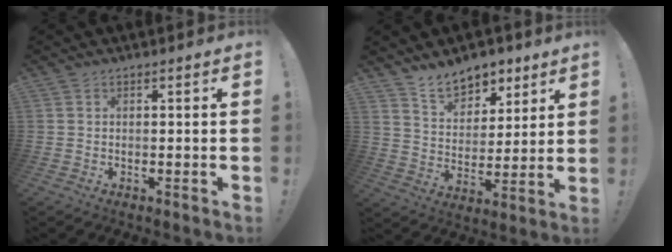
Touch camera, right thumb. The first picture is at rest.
{"total": 11.1, "force": [8.9, 6.0, 2.7], "torque": [-0.046, -0.065, 0.173]}